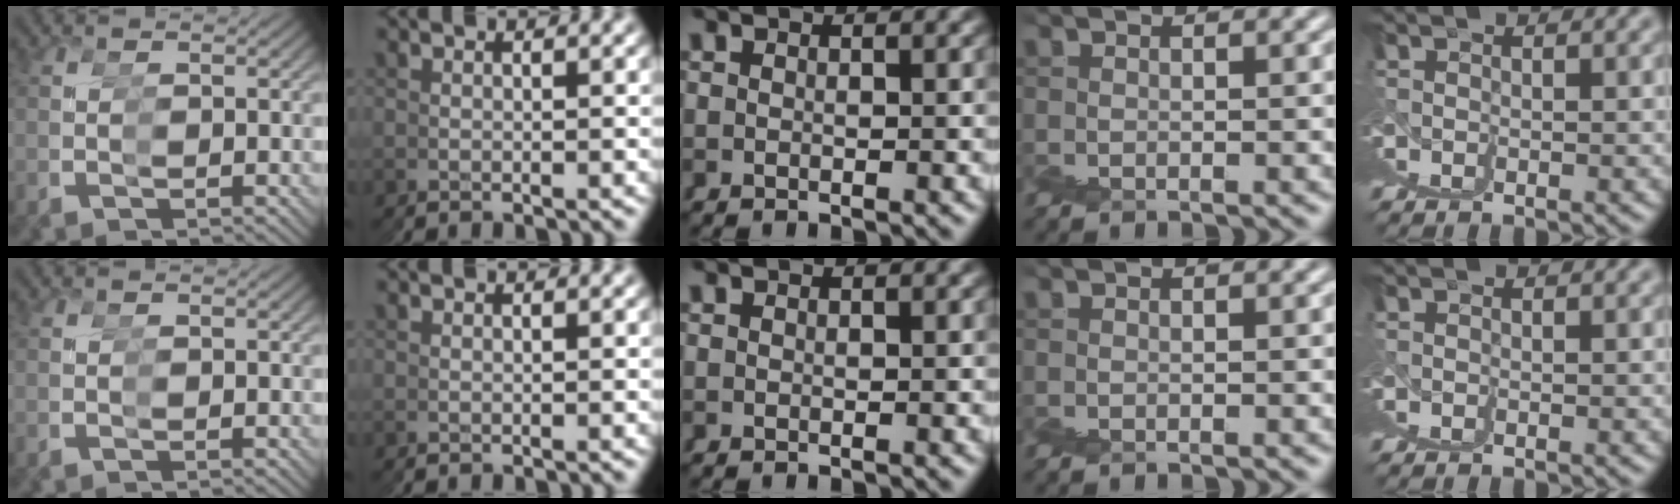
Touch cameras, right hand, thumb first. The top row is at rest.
{}